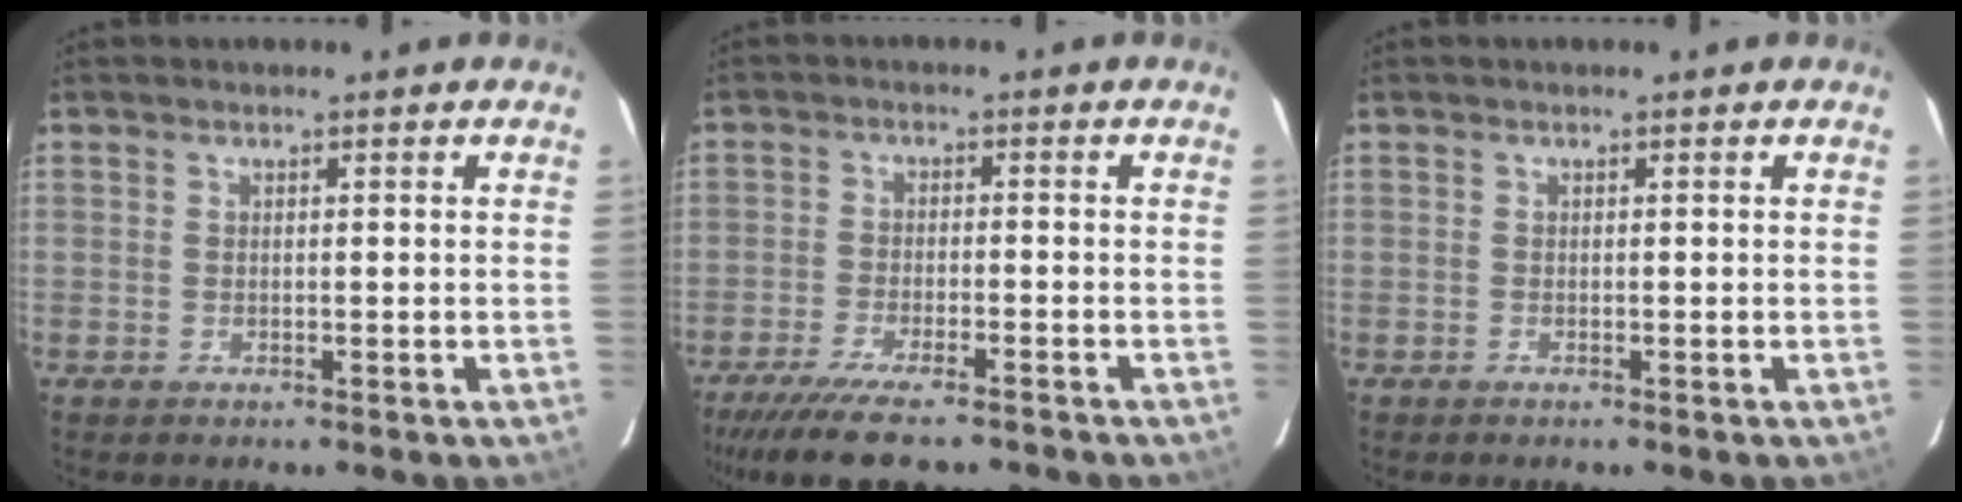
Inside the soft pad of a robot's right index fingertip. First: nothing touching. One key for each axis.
{"total": 11.8, "fx": -9.7, "fy": 2.3, "fz": 6.4, "tx": -0.147, "ty": -0.033, "tz": -0.163}
{"total": 0.0}